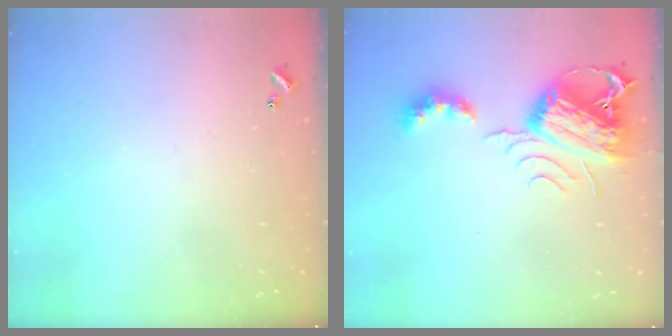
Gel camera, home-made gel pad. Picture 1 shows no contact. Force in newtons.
{"total": 9.9, "press": 9.8, "slide": 1.3}